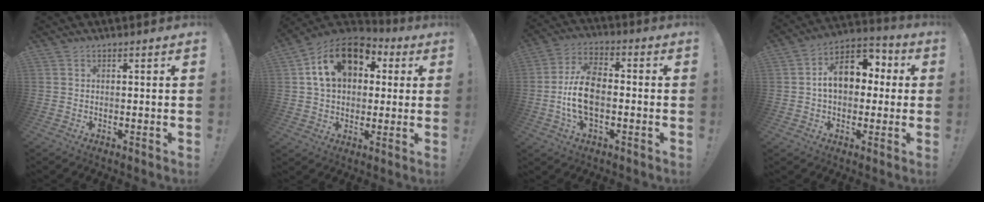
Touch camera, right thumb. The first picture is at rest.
{"total": 17.8, "force": [6.1, 12.5, 11.1], "torque": [-0.163, -0.007, 0.112]}
{"total": 13.0, "force": [-2.0, 7.9, 10.1], "torque": [-0.194, 0.007, -0.038]}
{"total": 14.2, "force": [1.9, 10.1, 9.7], "torque": [-0.136, 0.011, 0.041]}